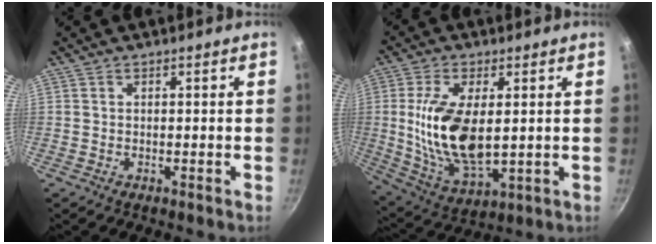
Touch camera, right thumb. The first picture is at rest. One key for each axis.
{"total": 15.7, "fx": 1.3, "fy": 7.7, "fz": 13.6, "tx": -0.253, "ty": -0.012, "tz": 0.033}